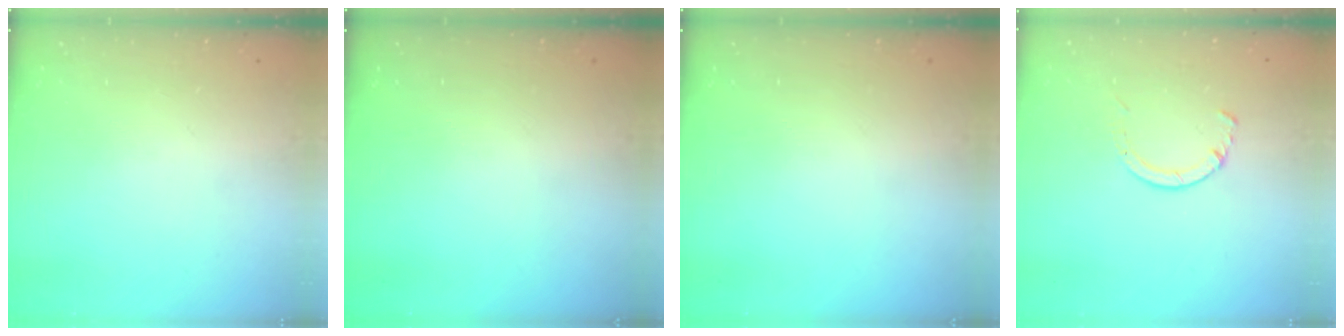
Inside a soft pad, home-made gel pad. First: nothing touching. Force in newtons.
{"total": 0.0}
{"total": 0.0}
{"total": 2.8, "press": 2.8, "slide": 0.4}